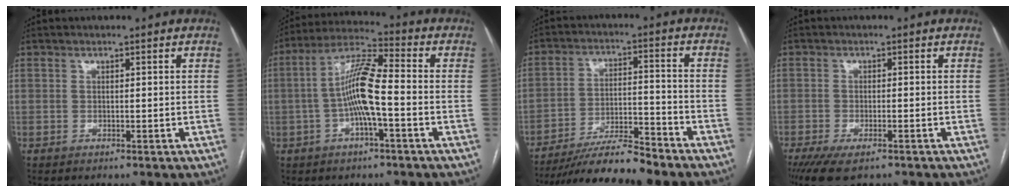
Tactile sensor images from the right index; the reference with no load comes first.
{"total": 9.9, "force": [-1.7, 1.3, 9.7], "torque": [-0.190, 0.018, -0.036]}
{"total": 11.6, "force": [-10.4, 0.2, 5.2], "torque": [-0.080, -0.003, -0.179]}
{"total": 7.6, "force": [-5.4, 2.4, 4.7], "torque": [-0.076, -0.015, -0.085]}